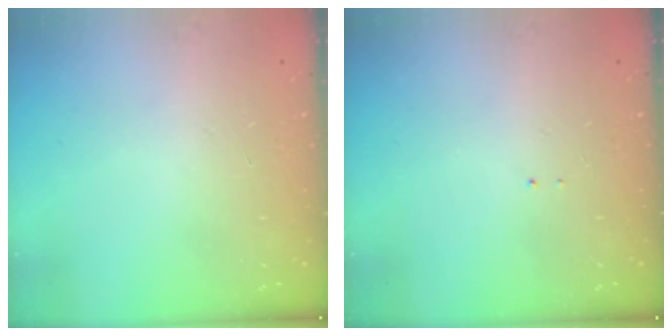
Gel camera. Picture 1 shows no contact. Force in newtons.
{"total": 0.7, "press": 0.7, "slide": 0.1}